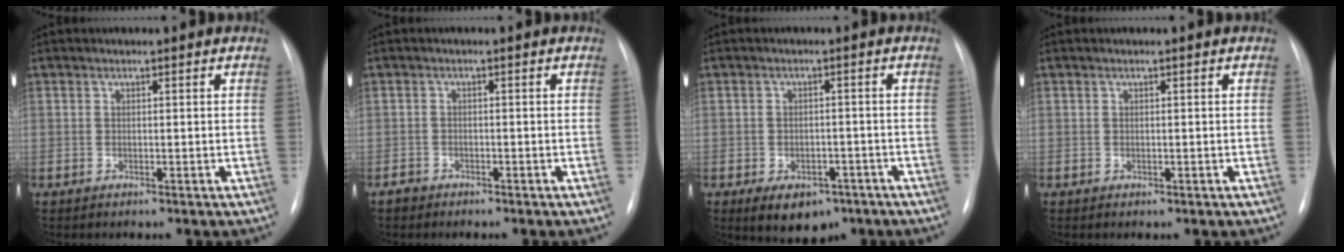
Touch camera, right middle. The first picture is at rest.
{"total": 1.4, "force": [-1.0, 0.9, -0.1], "torque": [0.000, 0.003, -0.018]}
{"total": 7.8, "force": [-4.7, 4.8, 4.1], "torque": [-0.058, 0.007, -0.058]}
{"total": 0.0}